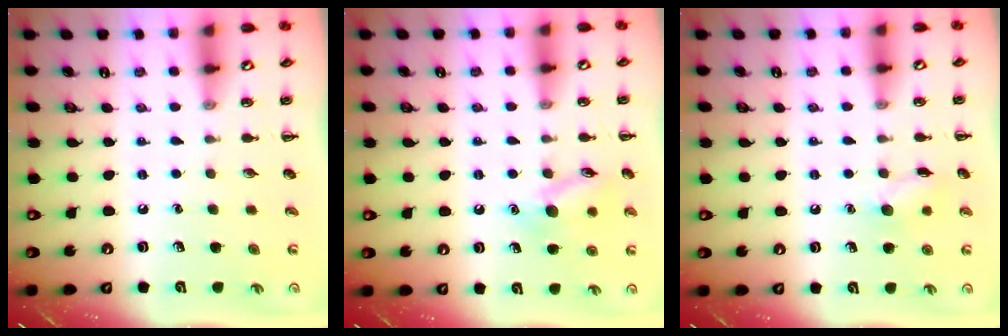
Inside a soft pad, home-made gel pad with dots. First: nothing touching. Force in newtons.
{"total": 10.7, "press": 10.7, "slide": 0.8}
{"total": 7.4, "press": 7.3, "slide": 0.8}